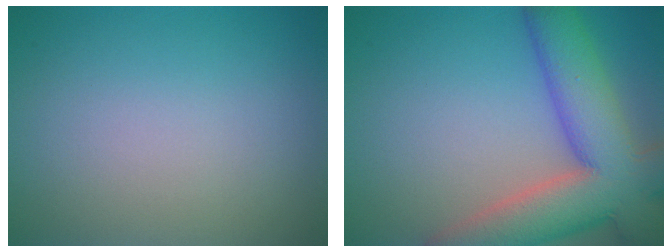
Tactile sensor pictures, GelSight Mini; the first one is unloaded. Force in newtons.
{"total": 10.9, "press": 10.9, "slide": 0.8}